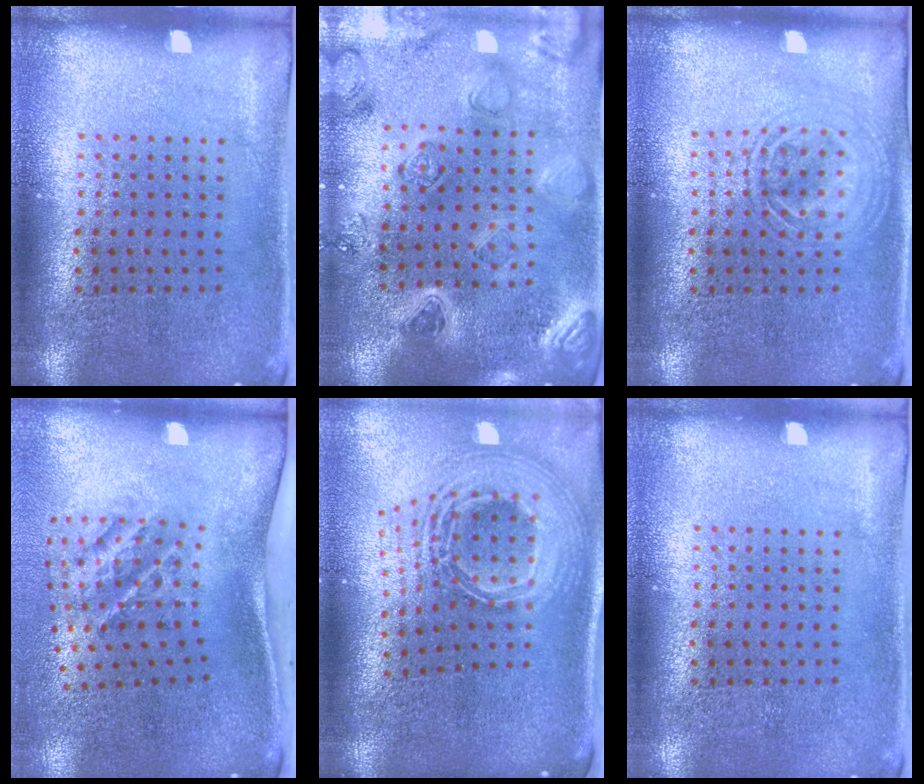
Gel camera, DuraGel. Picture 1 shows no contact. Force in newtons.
{"total": 2.2, "press": 2.2, "slide": 0.2}
{"total": 1.3, "press": 1.3, "slide": 0.2}
{"total": 2.2, "press": 1.3, "slide": 1.8}
{"total": 2.8, "press": 2.0, "slide": 2.0}
{"total": 0.0}